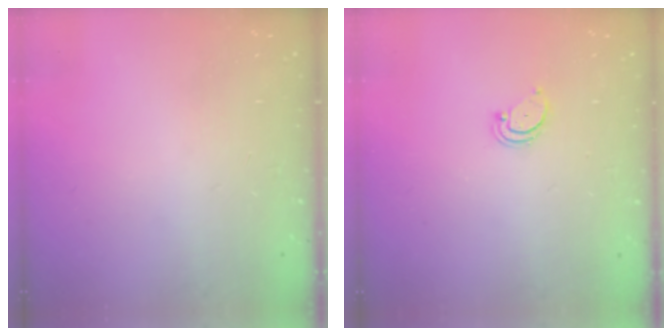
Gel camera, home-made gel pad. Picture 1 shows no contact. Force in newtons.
{"total": 1.9, "press": 1.9, "slide": 0.2}